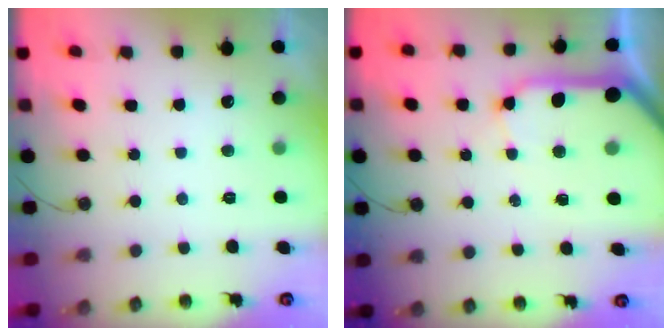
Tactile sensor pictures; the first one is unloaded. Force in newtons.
{"total": 14.9, "press": 14.7, "slide": 1.9}